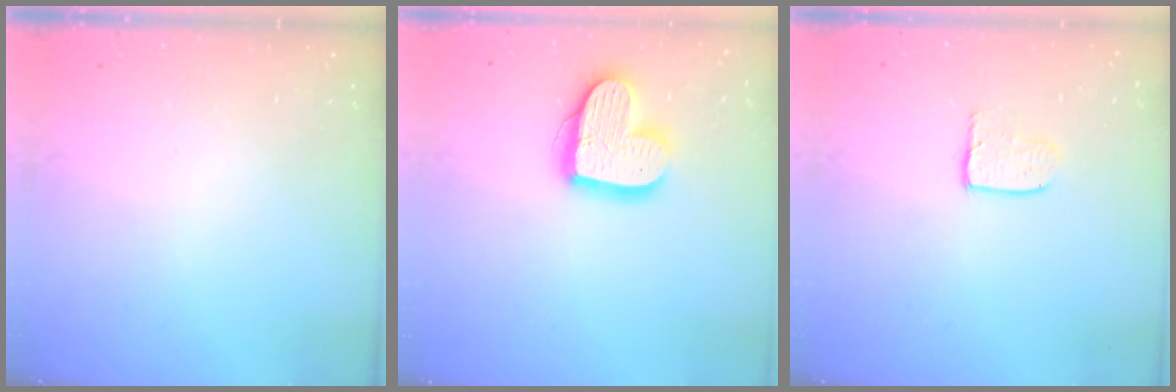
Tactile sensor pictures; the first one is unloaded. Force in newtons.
{"total": 16.1, "press": 16.1, "slide": 1.3}
{"total": 4.0, "press": 4.0, "slide": 0.4}